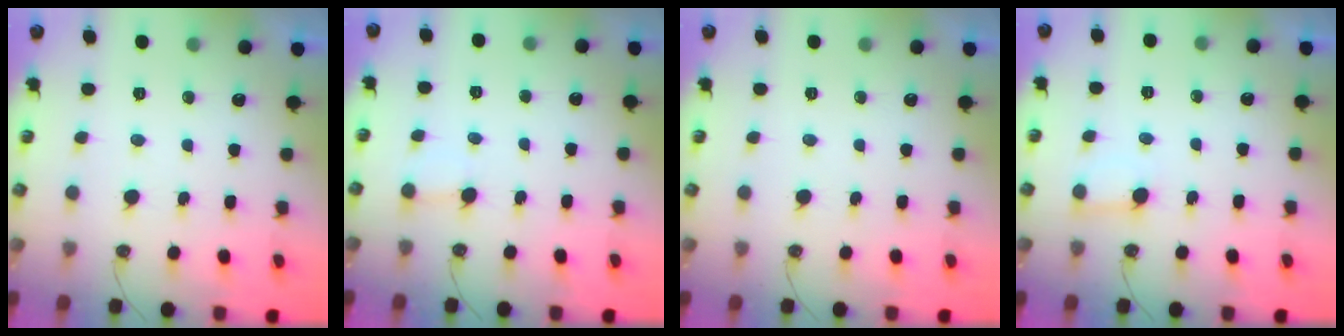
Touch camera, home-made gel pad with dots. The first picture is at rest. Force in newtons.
{"total": 1.9, "press": 1.9, "slide": 0.3}
{"total": 0.0}
{"total": 3.9, "press": 3.9, "slide": 0.4}